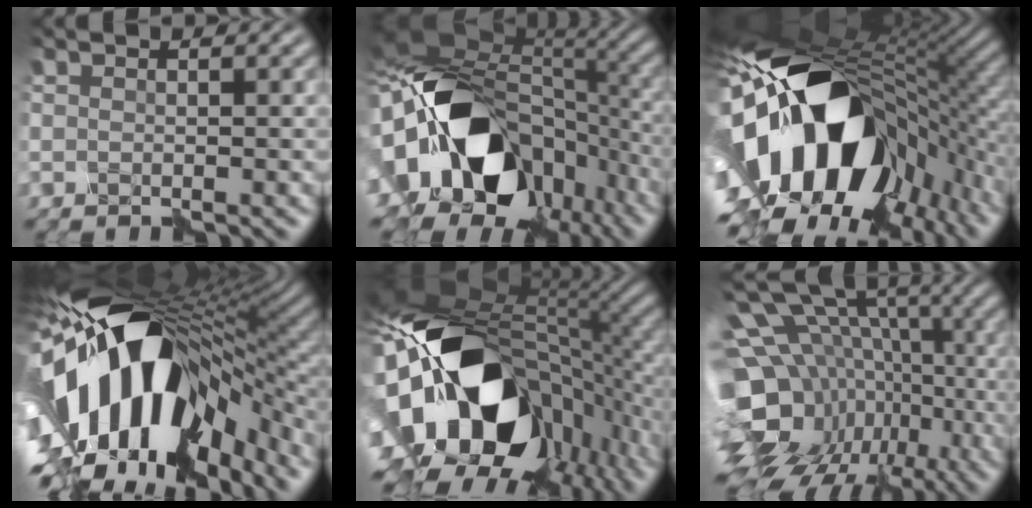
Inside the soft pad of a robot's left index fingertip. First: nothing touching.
{"total": 18.0, "force": [-5.7, 12.7, 11.4], "torque": [-0.210, -0.015, -0.078]}
{"total": 20.1, "force": [-2.4, 12.6, 15.6], "torque": [-0.297, -0.033, -0.017]}
{"total": 18.4, "force": [-3.5, 10.9, 14.4], "torque": [-0.277, -0.015, -0.048]}
{"total": 18.5, "force": [-3.4, 13.1, 12.6], "torque": [-0.258, -0.026, -0.032]}
{"total": 16.4, "force": [-4.1, 12.6, 9.6], "torque": [-0.183, 0.023, -0.023]}